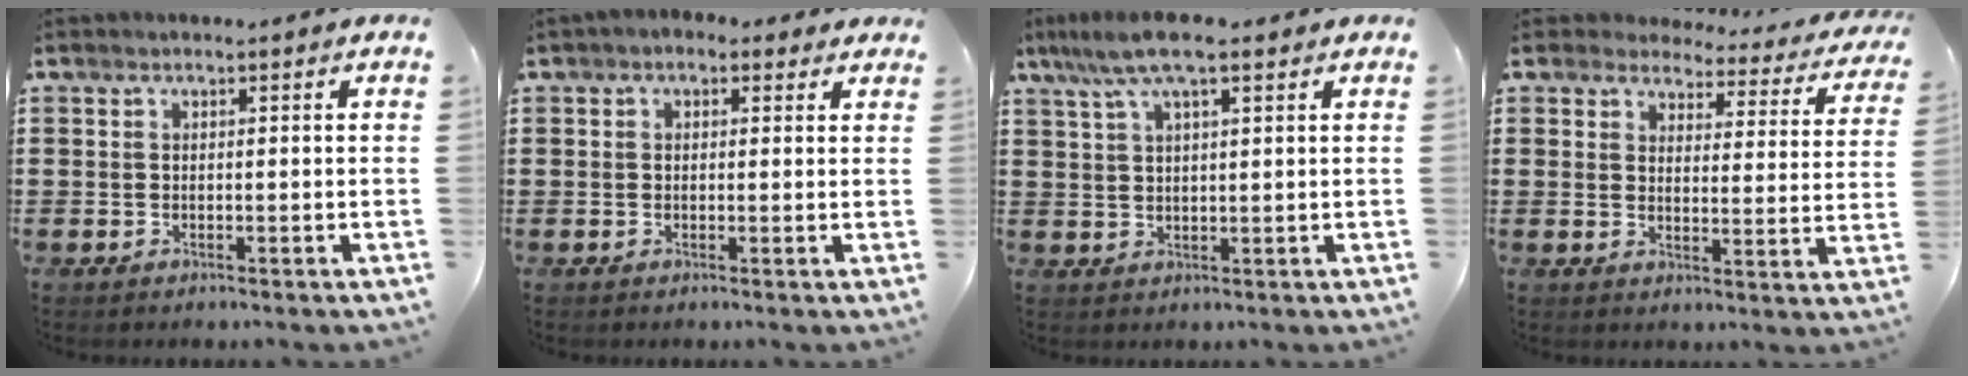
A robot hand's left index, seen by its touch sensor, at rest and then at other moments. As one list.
[{"total": 1.7, "force": [0.7, 1.3, 0.8], "torque": [-0.021, 0.010, 0.011]}, {"total": 7.5, "force": [4.7, 1.6, 5.6], "torque": [-0.118, 0.001, 0.084]}, {"total": 3.6, "force": [3.4, 0.9, 0.7], "torque": [-0.037, -0.020, 0.056]}]